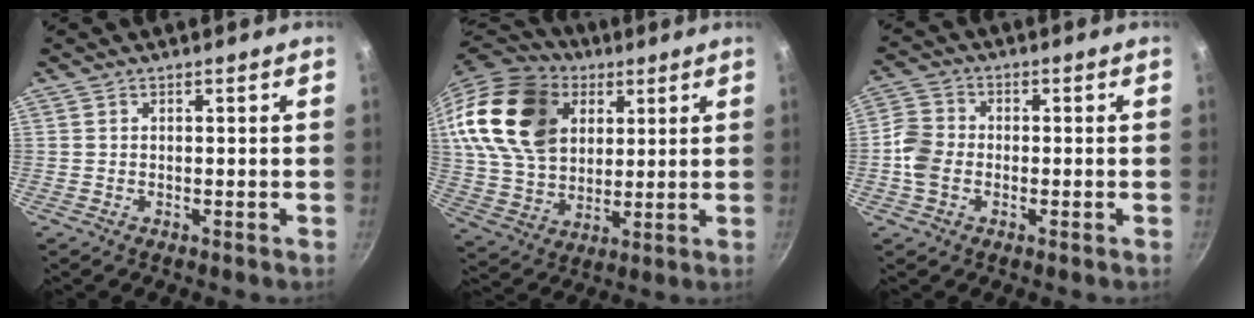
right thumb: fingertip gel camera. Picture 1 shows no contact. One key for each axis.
{"total": 24.4, "fx": 9.1, "fy": 17.1, "fz": 14.9, "tx": -0.266, "ty": -0.007, "tz": 0.169}
{"total": 6.0, "fx": -1.4, "fy": 4.7, "fz": 3.5, "tx": -0.066, "ty": 0.017, "tz": -0.038}